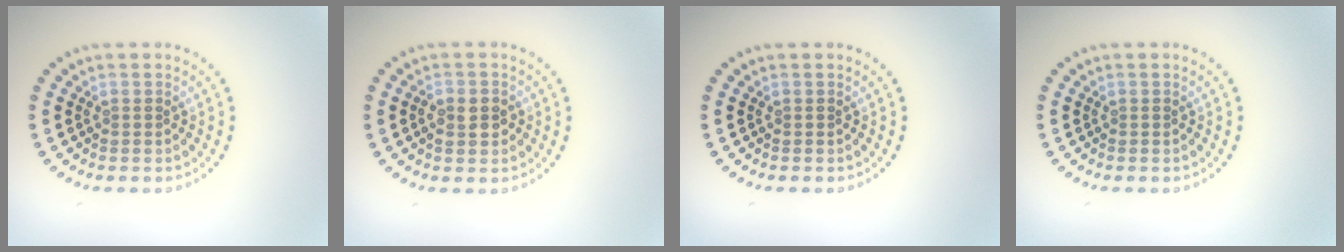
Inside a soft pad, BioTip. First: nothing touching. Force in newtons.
{"total": 2.2, "press": 2.2, "slide": 0.3}
{"total": 0.0}
{"total": 0.0}